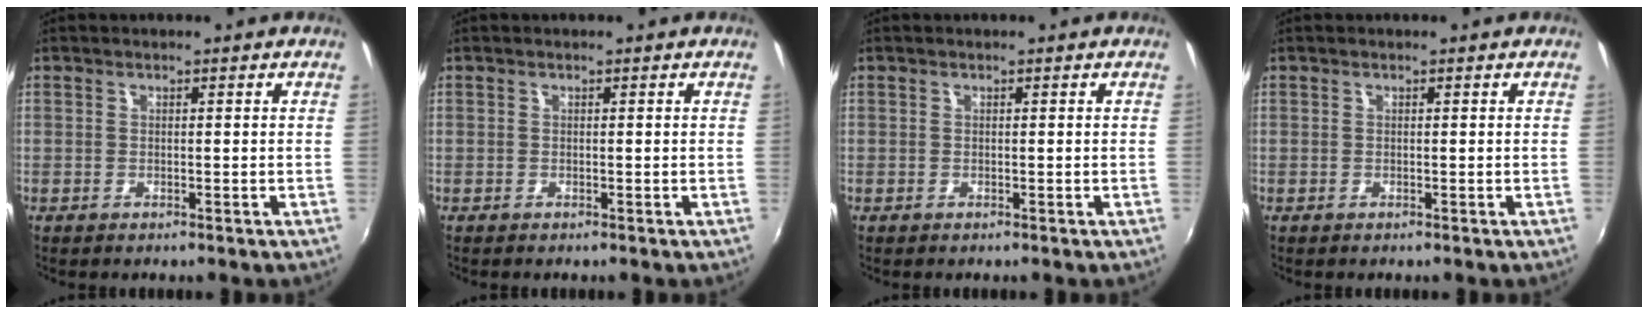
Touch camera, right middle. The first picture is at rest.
{"total": 0.0}
{"total": 0.0}
{"total": 0.0}